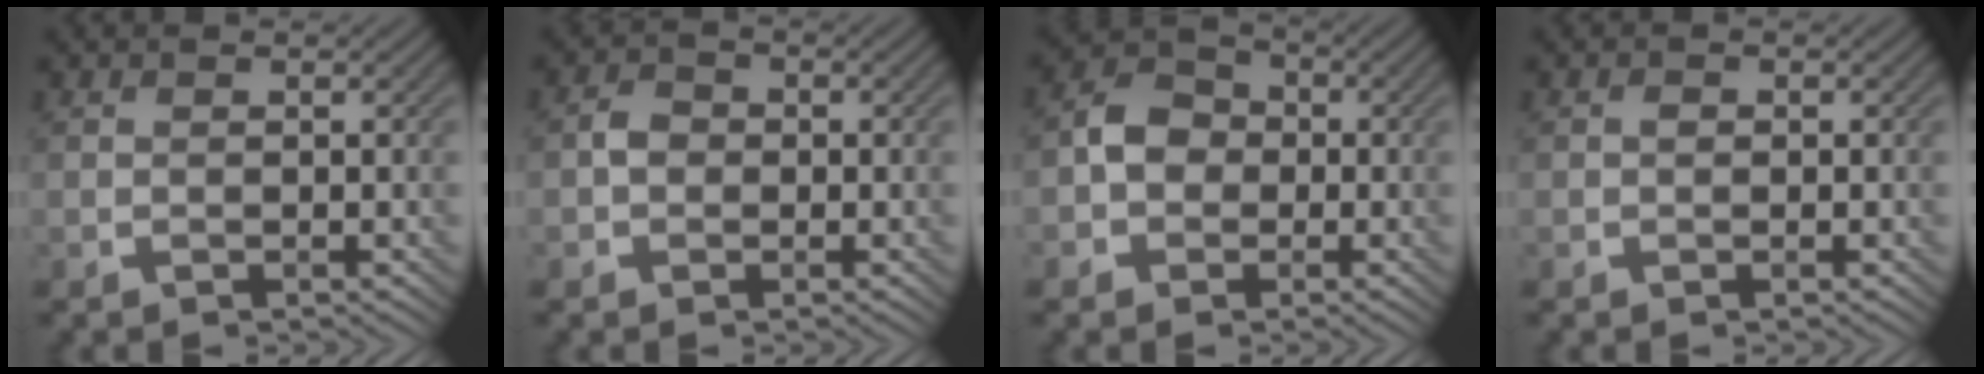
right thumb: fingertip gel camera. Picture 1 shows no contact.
{"total": 2.2, "force": [-0.4, 1.9, 1.1], "torque": [-0.019, 0.001, -0.016]}
{"total": 4.9, "force": [-0.9, 4.1, 2.5], "torque": [-0.047, 0.011, -0.027]}
{"total": 0.7, "force": [-0.1, 0.5, 0.5], "torque": [-0.005, -0.001, -0.002]}